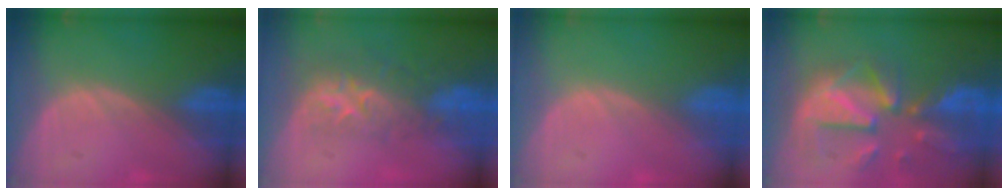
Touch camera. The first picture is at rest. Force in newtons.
{"total": 8.8, "press": 7.1, "slide": 5.2}
{"total": 0.0}
{"total": 12.1, "press": 10.5, "slide": 6.2}